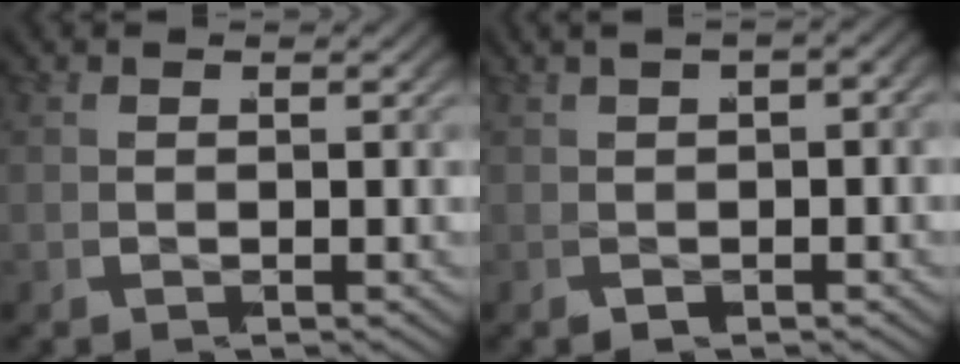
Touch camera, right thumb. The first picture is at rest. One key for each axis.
{"total": 4.5, "fx": 0.2, "fy": 2.5, "fz": 3.7, "tx": -0.059, "ty": 0.001, "tz": 0.000}